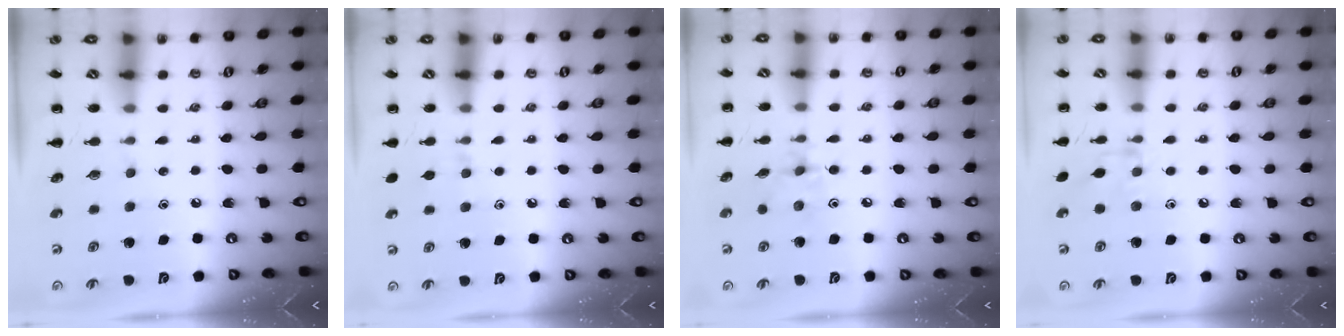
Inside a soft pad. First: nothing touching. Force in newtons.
{"total": 6.2, "press": 5.8, "slide": 2.2}
{"total": 3.8, "press": 3.7, "slide": 0.4}
{"total": 7.1, "press": 6.9, "slide": 1.6}